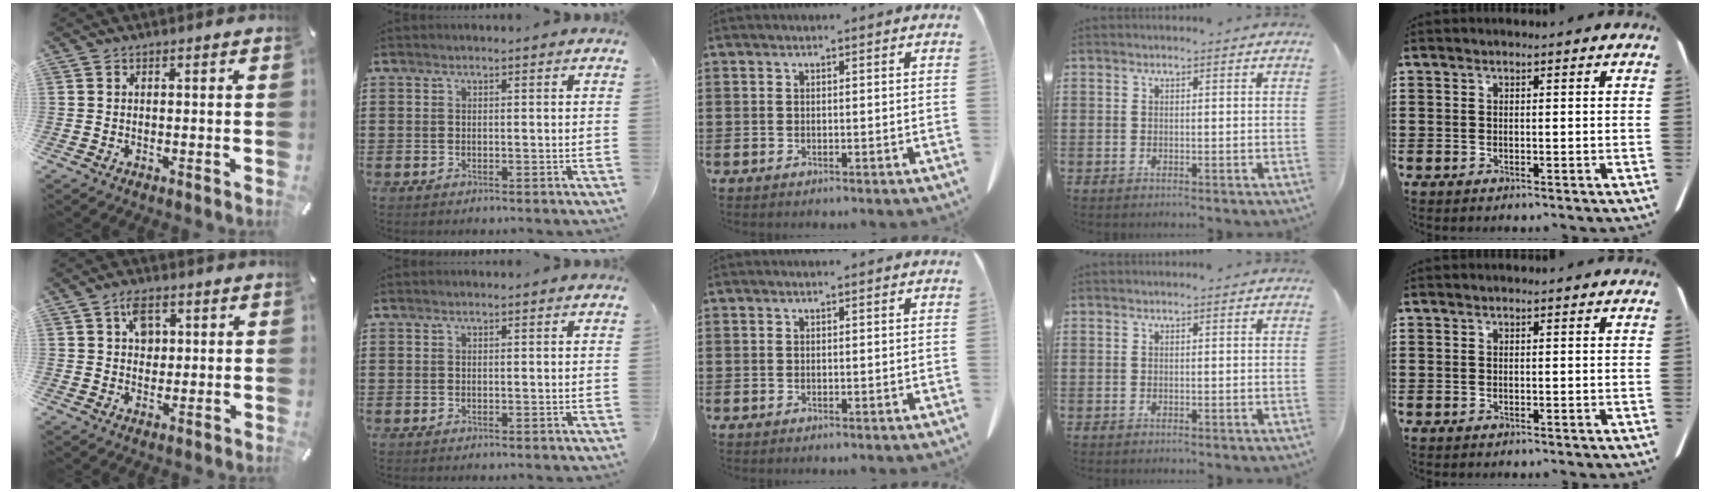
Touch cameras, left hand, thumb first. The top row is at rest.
{"thumb": {"total": 5.3, "force": [1.8, 4.1, 2.9], "torque": [-0.042, 0.000, 0.028]}}